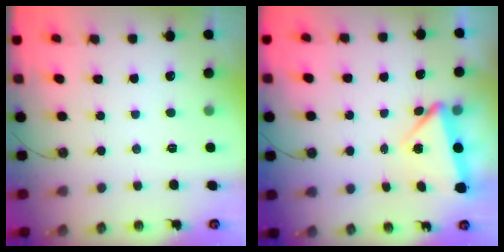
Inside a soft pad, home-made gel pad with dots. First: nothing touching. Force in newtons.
{"total": 4.7, "press": 4.6, "slide": 0.5}